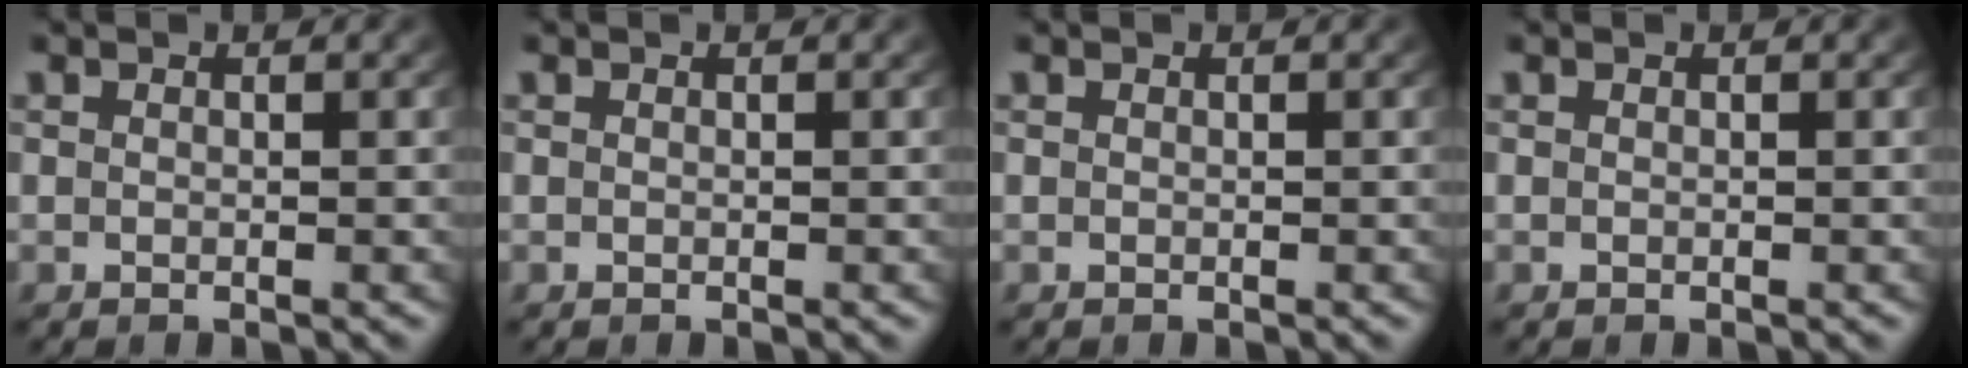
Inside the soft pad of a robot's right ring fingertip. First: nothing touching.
{"total": 0.0}
{"total": 0.0}
{"total": 0.0}